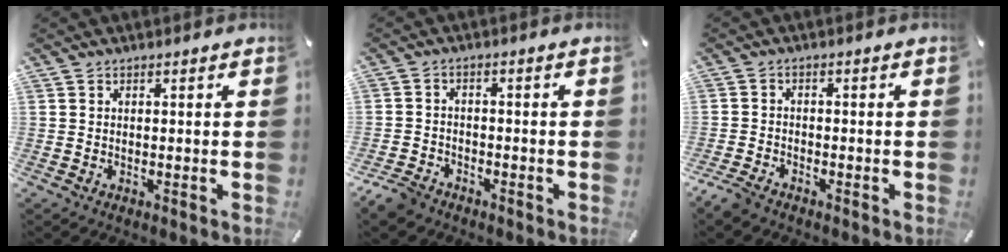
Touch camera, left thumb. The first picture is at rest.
{"total": 4.7, "force": [-3.7, 2.5, 1.4], "torque": [-0.038, 0.017, -0.076]}
{"total": 3.5, "force": [-3.0, 1.3, 1.4], "torque": [-0.041, 0.010, -0.062]}